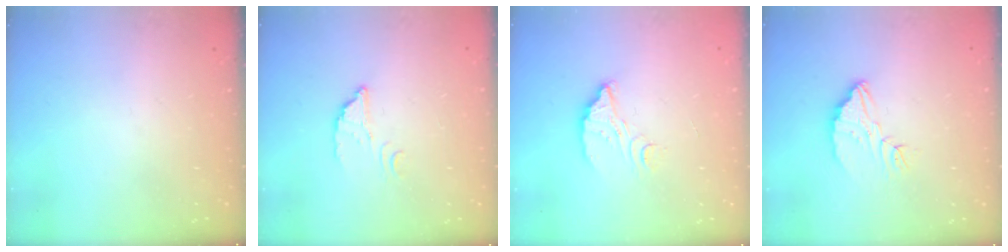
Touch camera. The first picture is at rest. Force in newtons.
{"total": 3.0, "press": 3.0, "slide": 0.2}
{"total": 6.2, "press": 6.2, "slide": 0.3}
{"total": 5.5, "press": 5.5, "slide": 0.3}